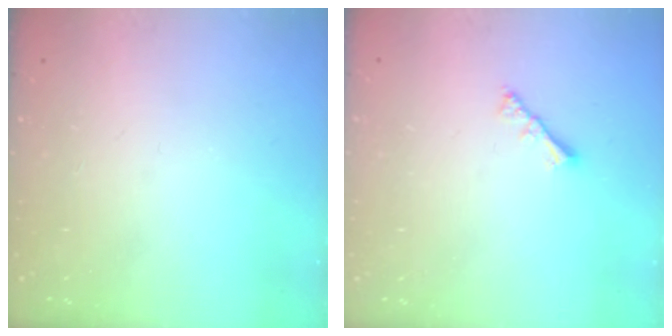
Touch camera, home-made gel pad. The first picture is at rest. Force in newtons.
{"total": 2.5, "press": 2.4, "slide": 0.5}